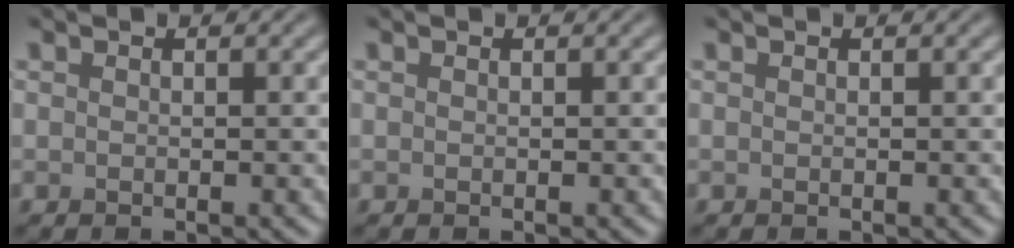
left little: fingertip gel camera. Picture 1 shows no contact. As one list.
[{"total": 0.0}, {"total": 0.0}]